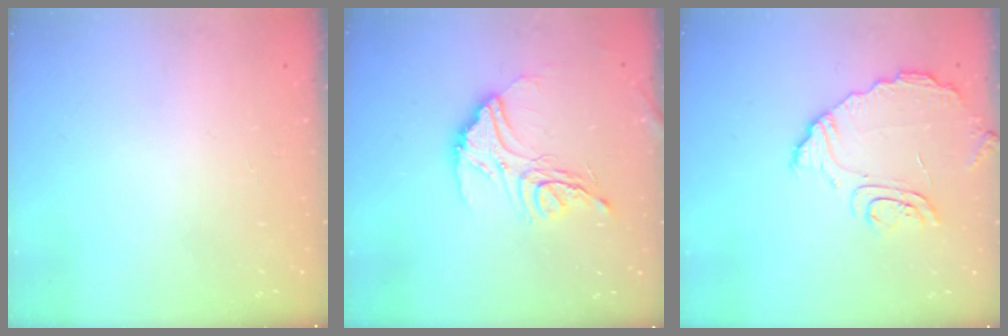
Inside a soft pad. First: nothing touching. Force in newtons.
{"total": 15.6, "press": 15.5, "slide": 1.6}
{"total": 9.3, "press": 9.3, "slide": 0.7}